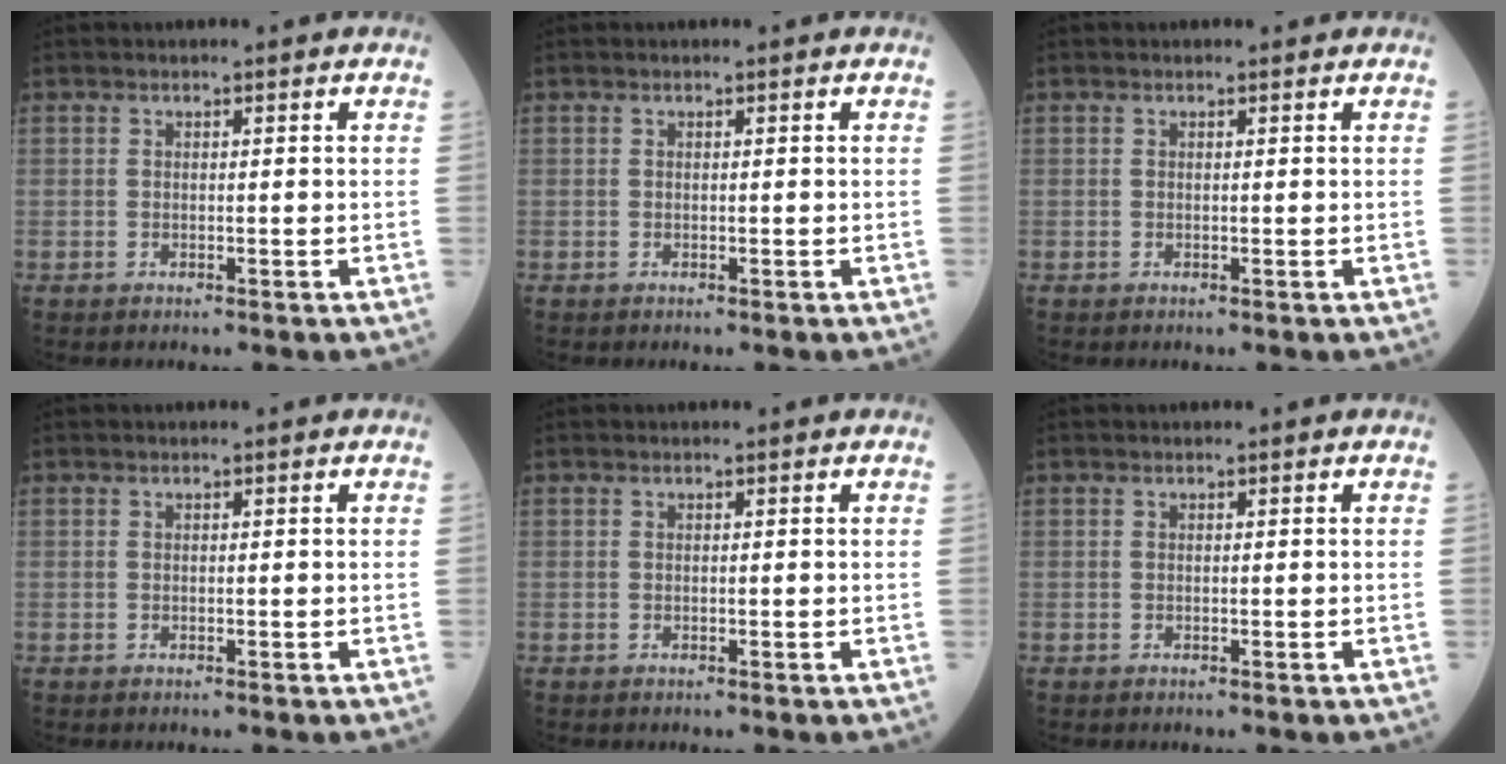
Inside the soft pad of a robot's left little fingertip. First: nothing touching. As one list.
[{"total": 0.0}, {"total": 0.0}, {"total": 0.0}, {"total": 0.0}, {"total": 0.0}]